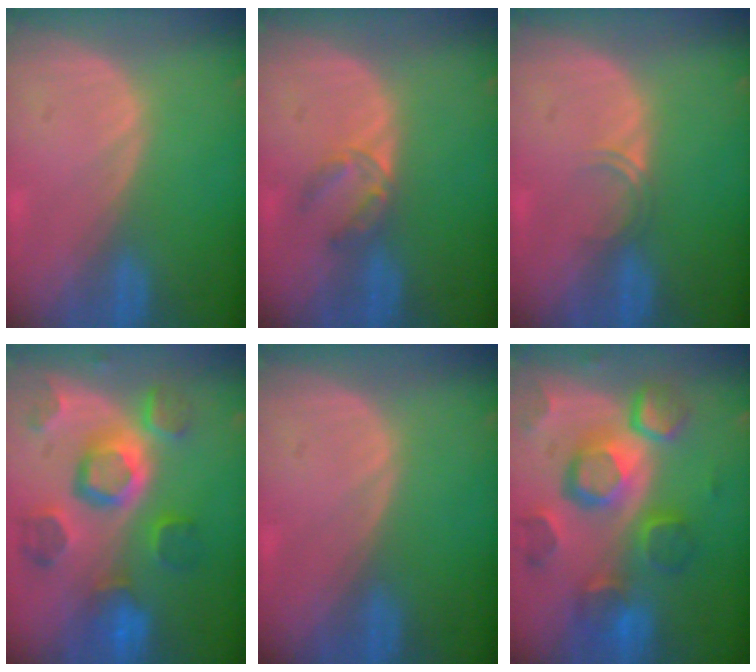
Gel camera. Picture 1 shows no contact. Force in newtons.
{"total": 3.4, "press": 3.2, "slide": 1.0}
{"total": 1.7, "press": 1.4, "slide": 1.0}
{"total": 11.3, "press": 10.0, "slide": 5.2}
{"total": 0.0}
{"total": 12.4, "press": 10.7, "slide": 6.1}